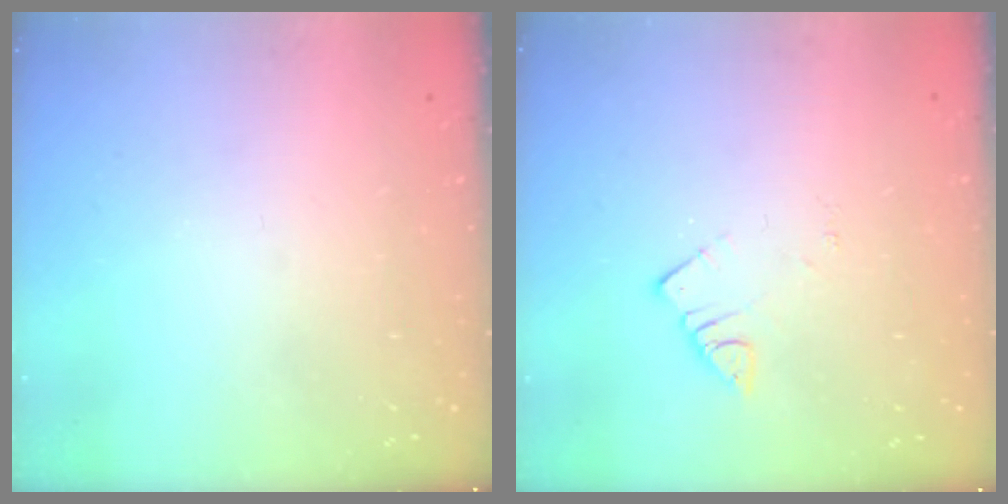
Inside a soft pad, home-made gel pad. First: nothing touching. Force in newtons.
{"total": 3.3, "press": 3.2, "slide": 0.4}